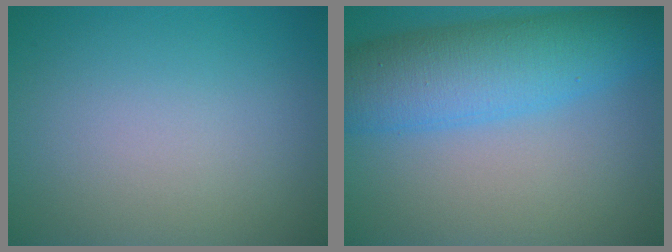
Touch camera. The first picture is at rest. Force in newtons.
{"total": 8.2, "press": 8.2, "slide": 0.4}